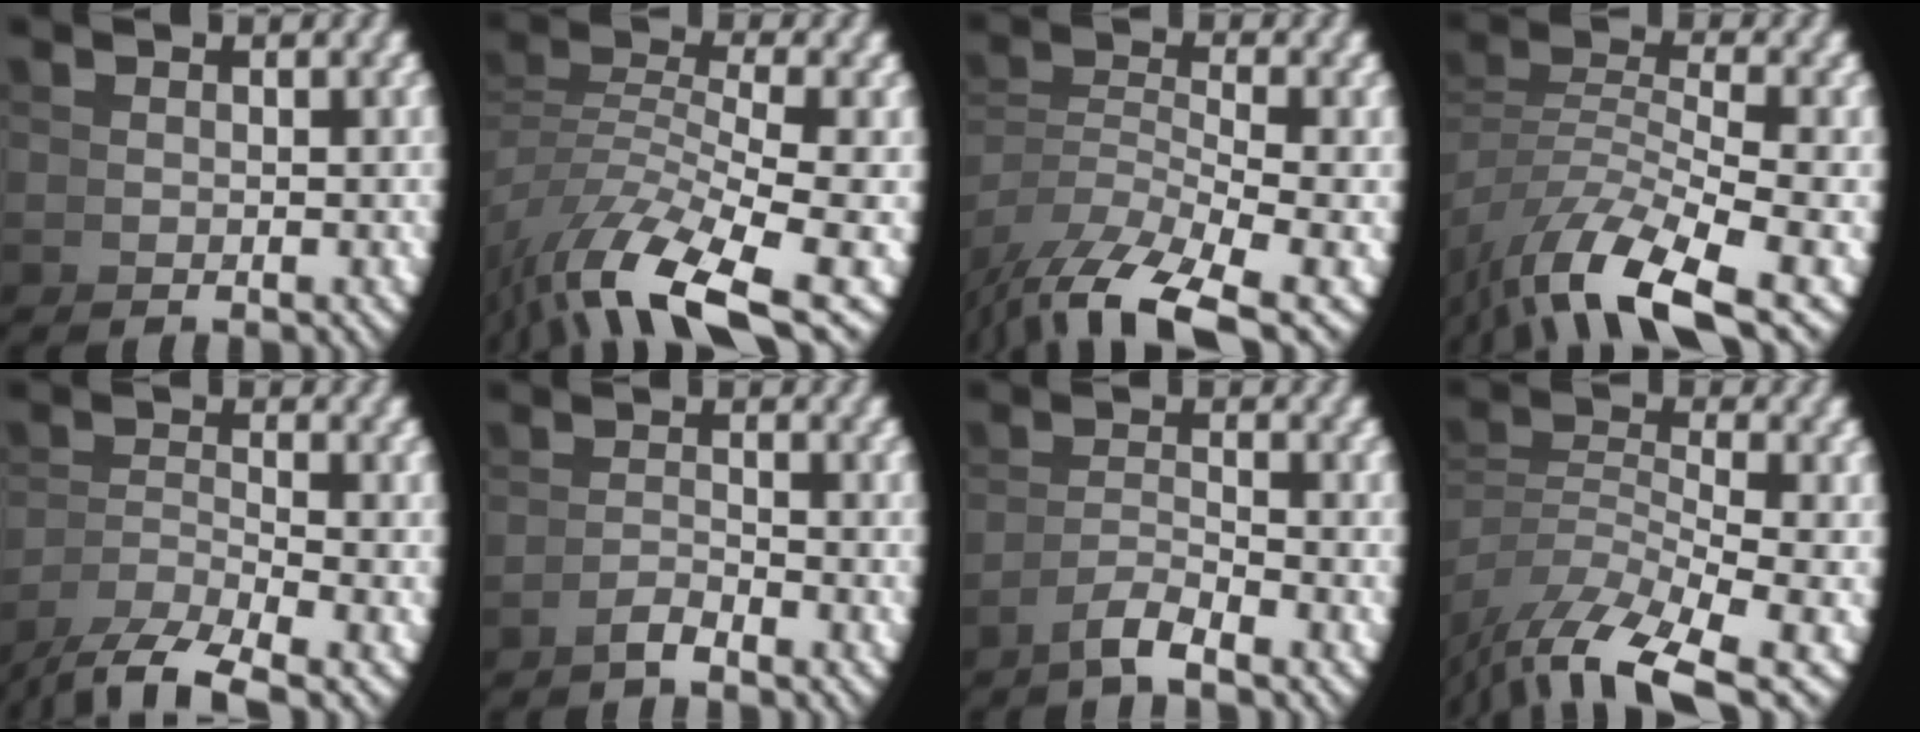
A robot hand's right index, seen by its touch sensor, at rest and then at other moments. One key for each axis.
{"total": 7.2, "fx": -4.0, "fy": 2.5, "fz": 5.4, "tx": -0.107, "ty": -0.033, "tz": -0.040}
{"total": 6.0, "fx": -3.5, "fy": 2.9, "fz": 3.9, "tx": -0.081, "ty": -0.031, "tz": -0.040}
{"total": 6.2, "fx": -3.4, "fy": 2.3, "fz": 4.7, "tx": -0.088, "ty": -0.021, "tz": -0.037}
{"total": 4.7, "fx": -3.6, "fy": 1.4, "fz": 2.6, "tx": -0.047, "ty": -0.013, "tz": -0.049}
{"total": 2.0, "fx": -1.6, "fy": -1.1, "fz": 0.3, "tx": 0.013, "ty": 0.008, "tz": -0.034}
{"total": 2.3, "fx": -1.8, "fy": -0.5, "fz": 1.3, "tx": -0.012, "ty": 0.005, "tz": -0.035}
{"total": 6.1, "fx": -3.7, "fy": 2.6, "fz": 4.1, "tx": -0.083, "ty": -0.032, "tz": -0.041}